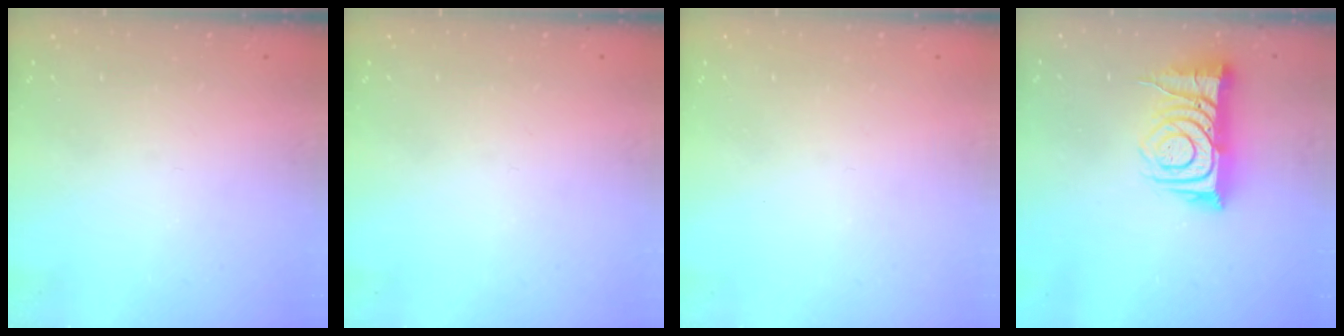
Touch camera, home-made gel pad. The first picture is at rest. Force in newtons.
{"total": 0.0}
{"total": 0.0}
{"total": 12.2, "press": 12.1, "slide": 1.4}